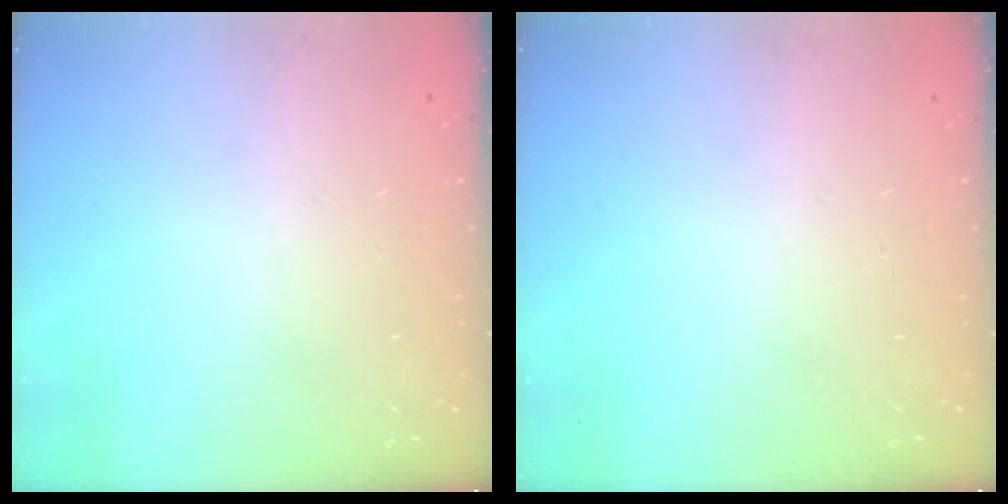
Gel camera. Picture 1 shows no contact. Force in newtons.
{"total": 0.0}